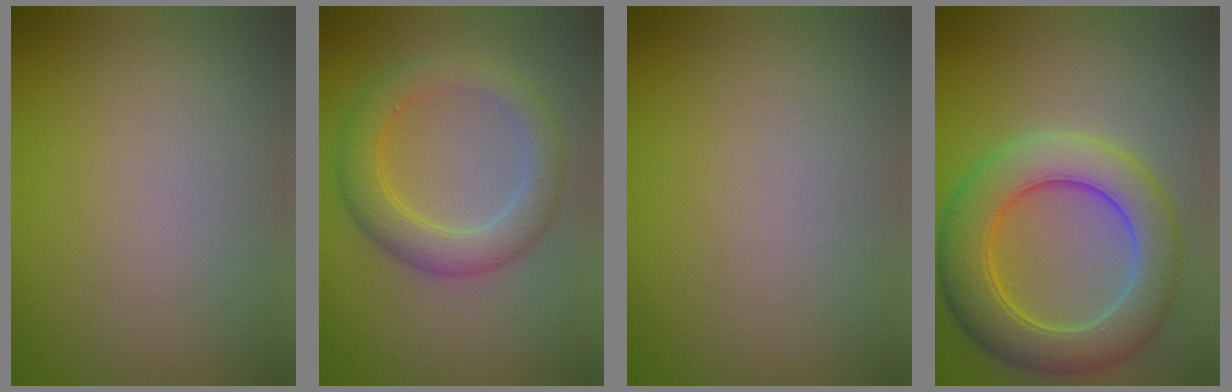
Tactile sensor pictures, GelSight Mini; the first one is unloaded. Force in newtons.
{"total": 4.4, "press": 4.3, "slide": 0.2}
{"total": 0.0}
{"total": 7.5, "press": 7.5, "slide": 0.4}